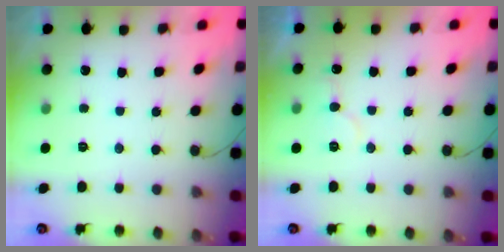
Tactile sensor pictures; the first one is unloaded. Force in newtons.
{"total": 6.1, "press": 6.0, "slide": 0.6}